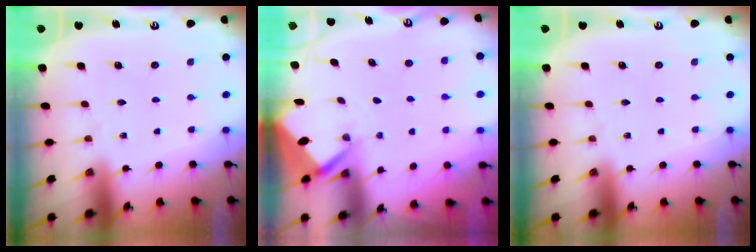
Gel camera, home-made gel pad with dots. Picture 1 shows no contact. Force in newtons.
{"total": 2.5, "press": 2.5, "slide": 0.3}
{"total": 0.0}